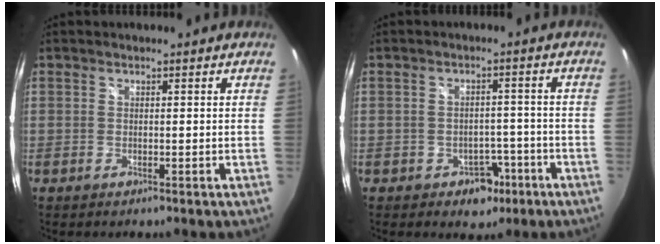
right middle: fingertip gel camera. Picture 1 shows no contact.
{"total": 4.9, "force": [-2.8, 3.7, 1.7], "torque": [-0.037, 0.011, -0.026]}